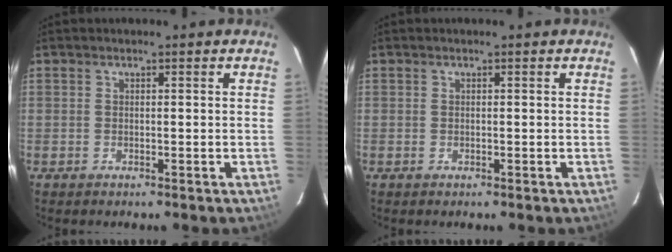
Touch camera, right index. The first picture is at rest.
{"total": 0.0}